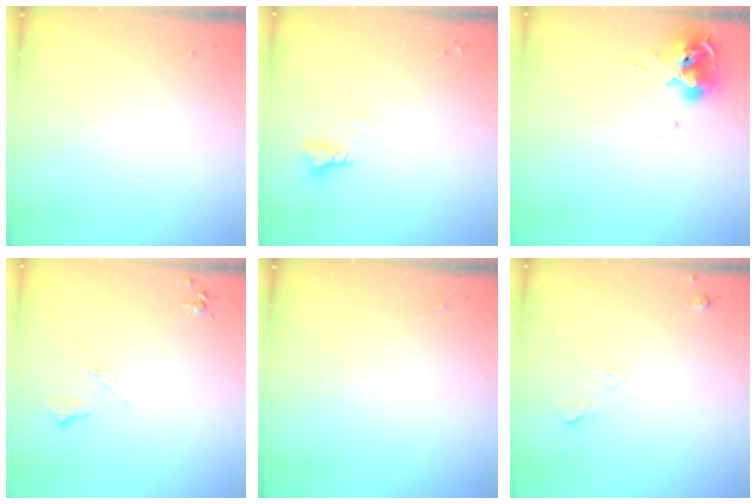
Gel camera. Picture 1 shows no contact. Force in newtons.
{"total": 2.9, "press": 2.9, "slide": 0.2}
{"total": 12.9, "press": 12.9, "slide": 1.4}
{"total": 6.4, "press": 6.3, "slide": 1.1}
{"total": 0.0}
{"total": 4.6, "press": 4.5, "slide": 0.8}